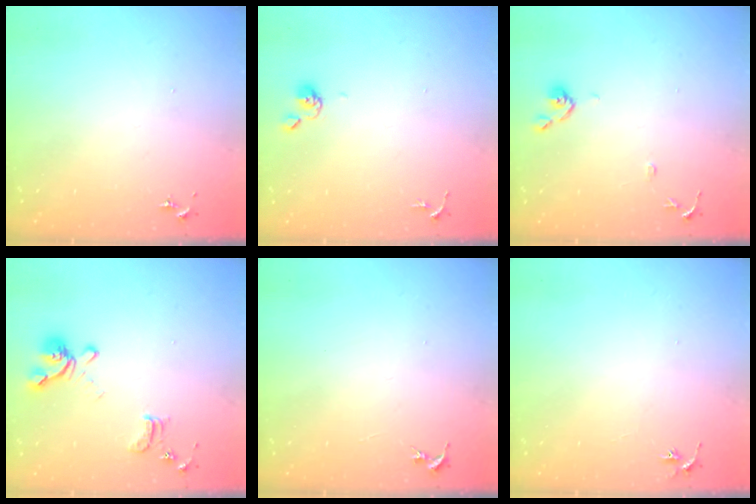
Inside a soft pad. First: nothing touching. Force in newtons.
{"total": 4.4, "press": 4.3, "slide": 0.8}
{"total": 8.6, "press": 8.6, "slide": 0.7}
{"total": 14.2, "press": 14.1, "slide": 1.6}
{"total": 0.0}
{"total": 2.9, "press": 2.9, "slide": 0.3}